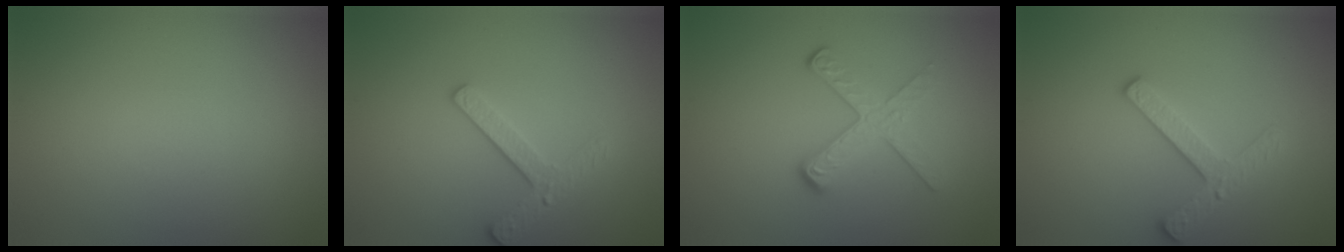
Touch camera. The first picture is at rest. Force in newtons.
{"total": 2.5, "press": 2.4, "slide": 0.7}
{"total": 3.5, "press": 2.4, "slide": 2.5}
{"total": 2.7, "press": 2.6, "slide": 0.7}